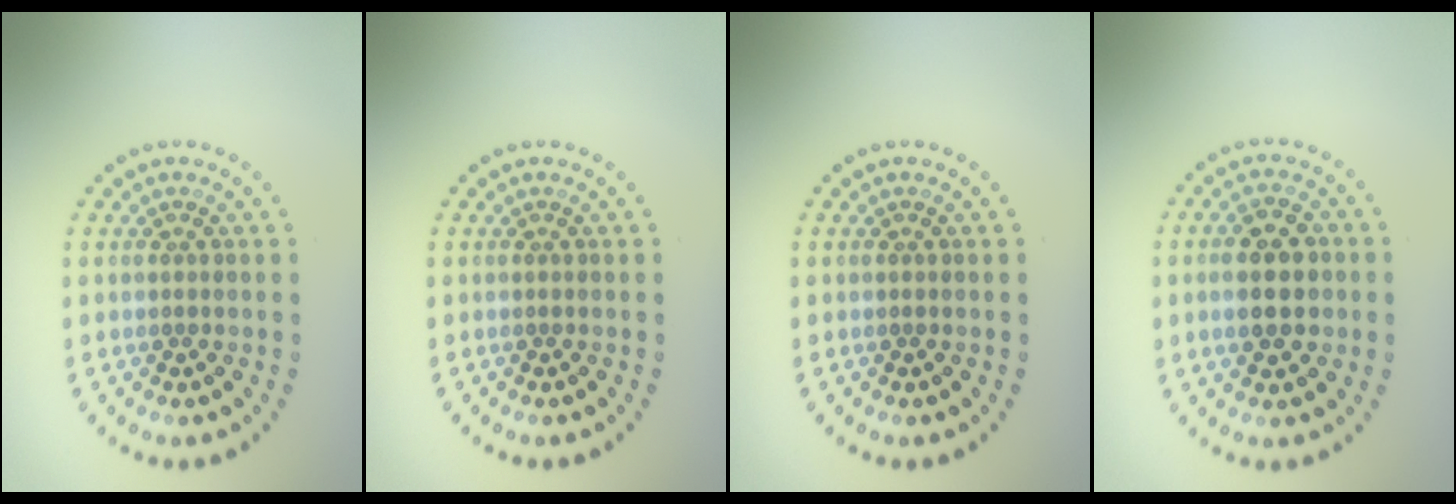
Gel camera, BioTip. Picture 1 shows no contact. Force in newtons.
{"total": 0.0}
{"total": 0.0}
{"total": 4.6, "press": 4.6, "slide": 0.2}